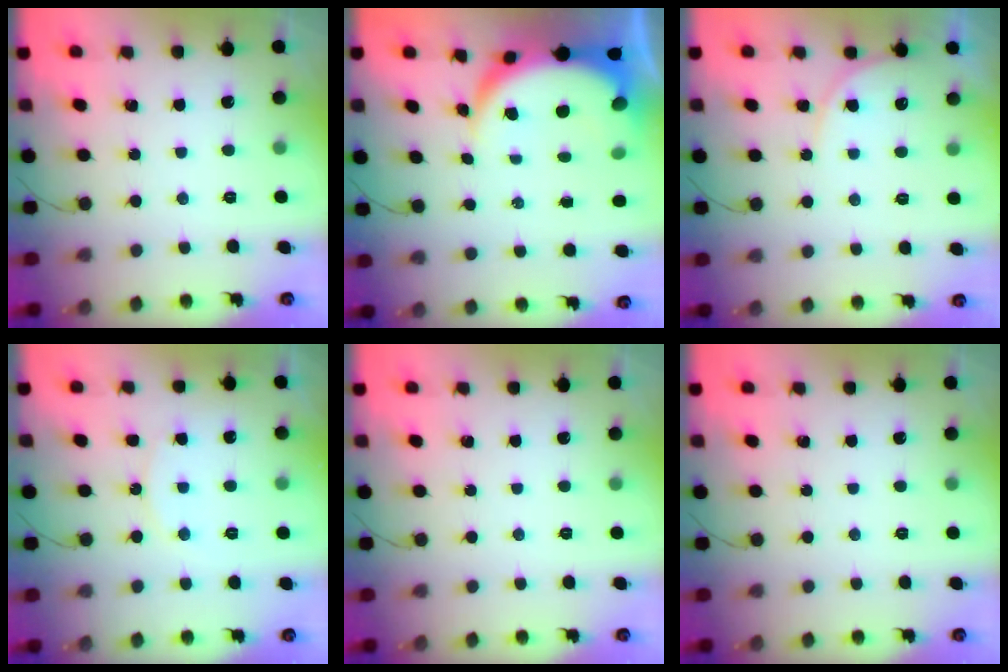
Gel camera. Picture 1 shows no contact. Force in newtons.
{"total": 8.7, "press": 8.6, "slide": 1.6}
{"total": 5.8, "press": 5.8, "slide": 0.4}
{"total": 9.1, "press": 9.1, "slide": 0.6}
{"total": 0.0}
{"total": 0.0}